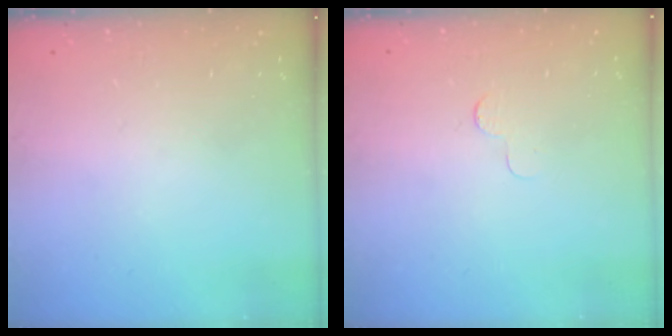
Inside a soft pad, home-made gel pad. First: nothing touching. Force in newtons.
{"total": 2.5, "press": 2.5, "slide": 0.2}